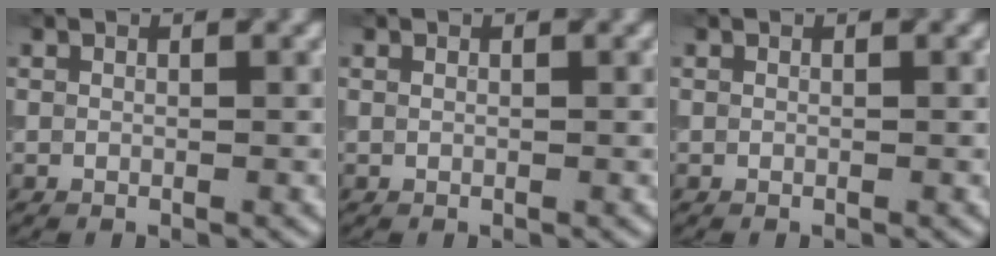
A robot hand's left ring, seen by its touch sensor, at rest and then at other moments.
{"total": 0.5, "force": [0.2, -0.5, -0.1], "torque": [-0.002, -0.004, 0.008]}
{"total": 0.0}